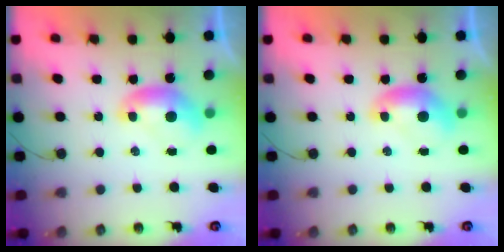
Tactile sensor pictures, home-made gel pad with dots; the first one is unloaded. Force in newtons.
{"total": 0.0}